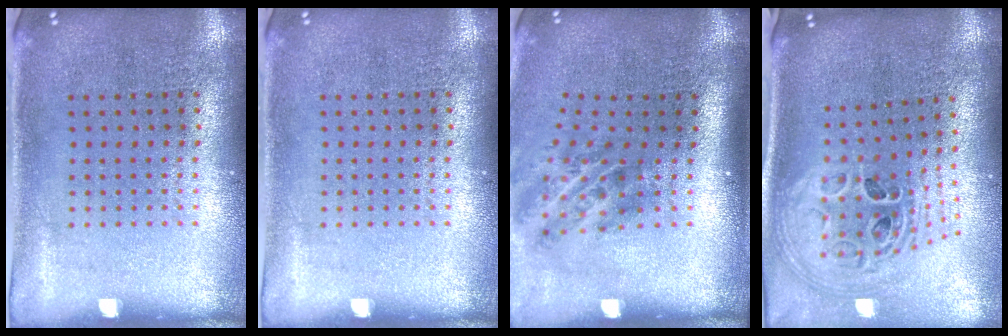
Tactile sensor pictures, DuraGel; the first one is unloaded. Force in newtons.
{"total": 0.0}
{"total": 2.1, "press": 1.3, "slide": 1.6}
{"total": 2.1, "press": 1.4, "slide": 1.5}